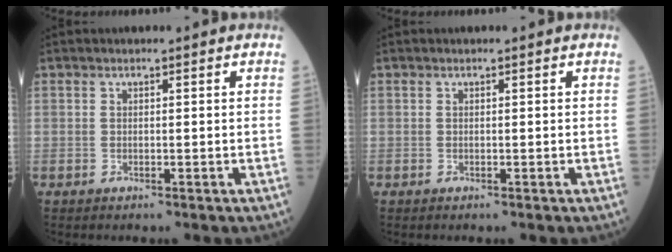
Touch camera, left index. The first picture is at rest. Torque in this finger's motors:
{"motor_torque": [-0.10, 0.10, 0.00, 0.00]}